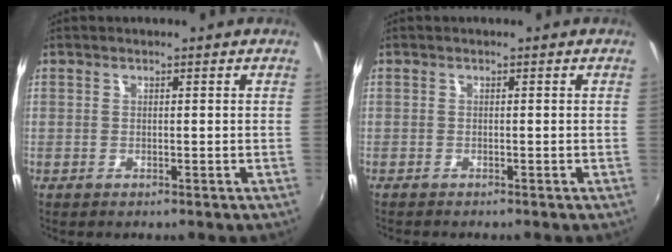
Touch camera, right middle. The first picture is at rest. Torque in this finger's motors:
{"motor_torque": [1.07, -1.07, 0.13, 0.04]}